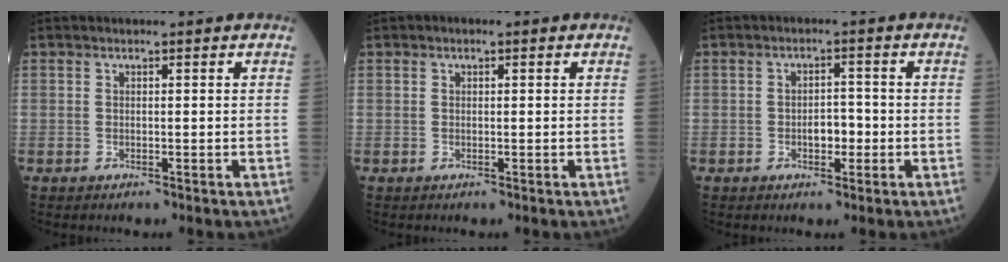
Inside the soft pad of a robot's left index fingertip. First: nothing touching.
{"total": 0.6, "force": [-0.1, 0.4, 0.5], "torque": [-0.010, 0.000, -0.006]}
{"total": 3.1, "force": [-1.3, 1.6, 2.4], "torque": [-0.034, 0.002, -0.020]}